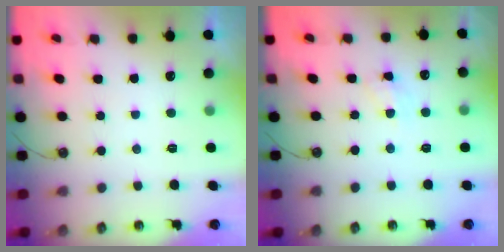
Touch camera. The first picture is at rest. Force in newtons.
{"total": 6.0, "press": 5.9, "slide": 0.7}